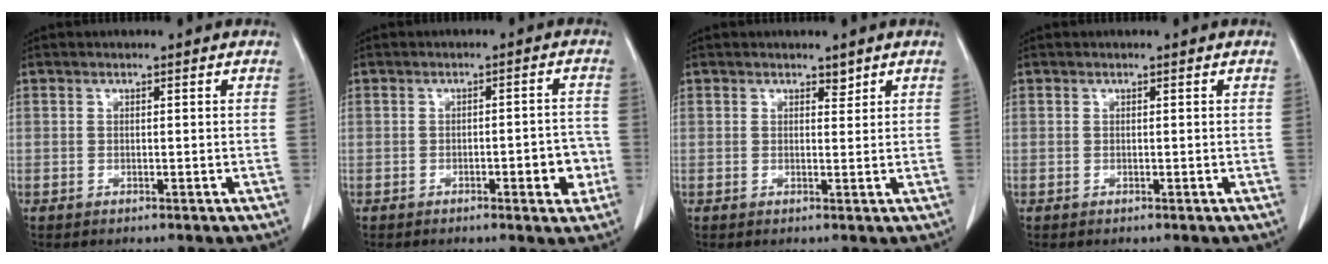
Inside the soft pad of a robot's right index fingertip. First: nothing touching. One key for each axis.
{"total": 4.8, "fx": -1.8, "fy": 1.3, "fz": 4.3, "tx": -0.053, "ty": 0.006, "tz": -0.019}
{"total": 1.2, "fx": 0.9, "fy": 0.6, "fz": 0.4, "tx": -0.004, "ty": -0.003, "tz": 0.011}
{"total": 0.0}